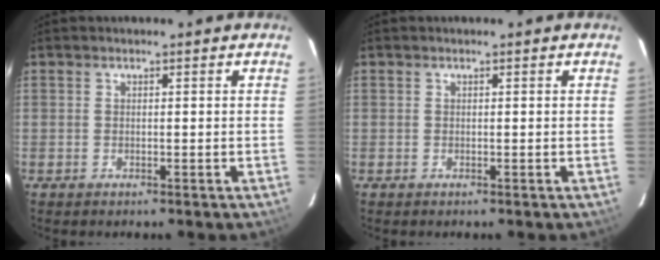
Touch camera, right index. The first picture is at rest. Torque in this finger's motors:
{"motor_torque": [0.14, 0.05, 0.05, 0.01]}